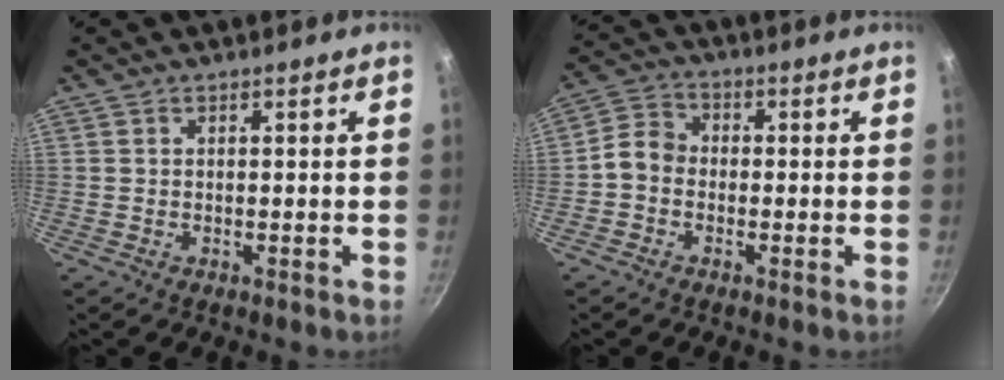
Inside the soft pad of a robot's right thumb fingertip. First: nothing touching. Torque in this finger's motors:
{"motor_torque": [0.75, 1.75, 0.51, -0.97, 0.12]}